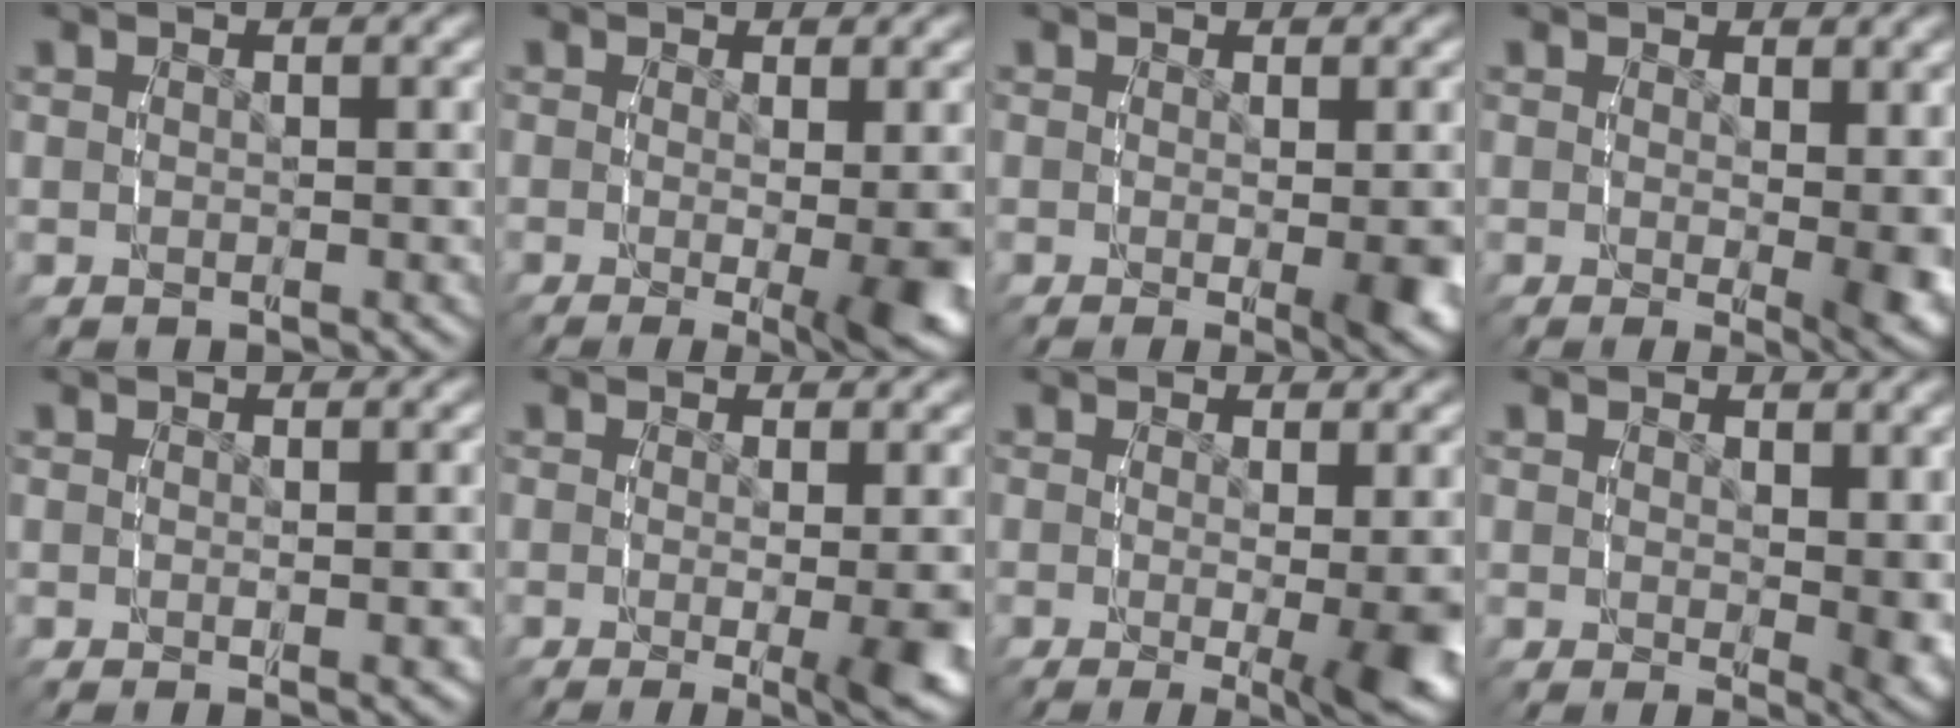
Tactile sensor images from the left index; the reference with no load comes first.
{"total": 4.5, "force": [-1.1, 0.3, 4.4], "torque": [-0.054, -0.019, -0.017]}
{"total": 2.8, "force": [-0.5, 0.1, 2.7], "torque": [-0.035, -0.013, -0.008]}
{"total": 3.0, "force": [0.2, 0.5, 3.0], "torque": [-0.031, -0.018, 0.004]}
{"total": 0.6, "force": [-0.3, -0.2, 0.5], "torque": [-0.007, -0.003, -0.005]}
{"total": 4.3, "force": [-1.2, 0.2, 4.1], "torque": [-0.053, -0.015, -0.021]}
{"total": 5.0, "force": [-1.3, 0.4, 4.8], "torque": [-0.059, -0.020, -0.020]}
{"total": 2.4, "force": [0.5, 0.6, 2.3], "torque": [-0.020, -0.014, 0.011]}